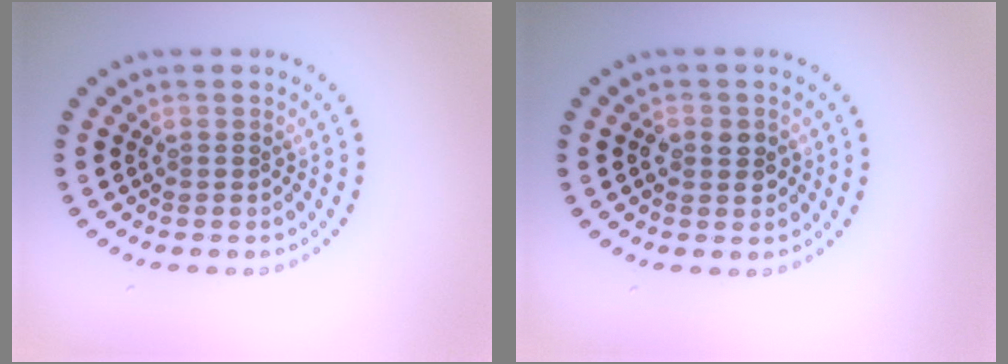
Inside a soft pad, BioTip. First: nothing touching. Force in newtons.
{"total": 1.9, "press": 1.9, "slide": 0.2}